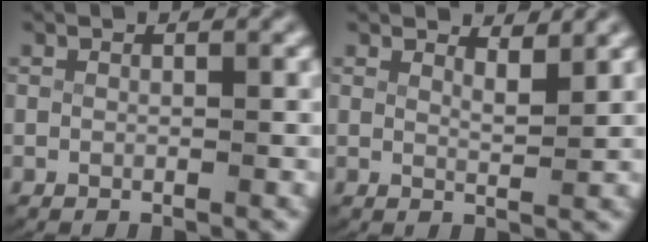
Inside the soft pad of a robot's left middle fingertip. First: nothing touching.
{"total": 2.2, "force": [2.0, 0.0, 0.9], "torque": [-0.014, -0.017, 0.038]}